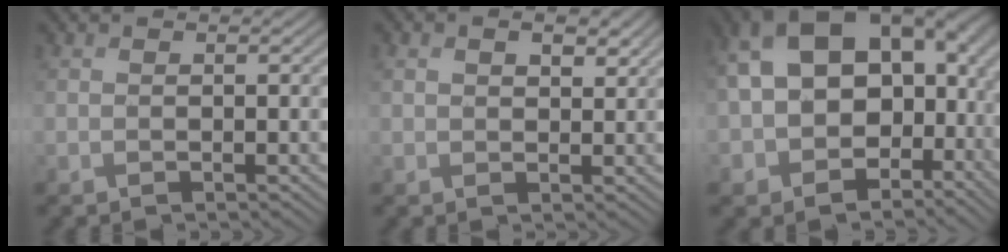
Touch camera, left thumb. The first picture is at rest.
{"total": 3.3, "force": [1.5, 2.0, 2.3], "torque": [-0.042, 0.000, 0.030]}
{"total": 18.0, "force": [0.5, 12.6, 12.9], "torque": [-0.233, -0.032, 0.053]}